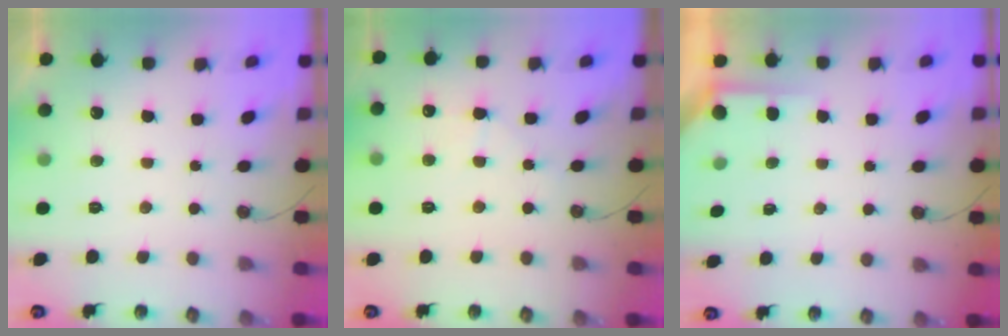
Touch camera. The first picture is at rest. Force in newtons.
{"total": 3.2, "press": 3.1, "slide": 0.4}
{"total": 1.5, "press": 1.5, "slide": 0.3}